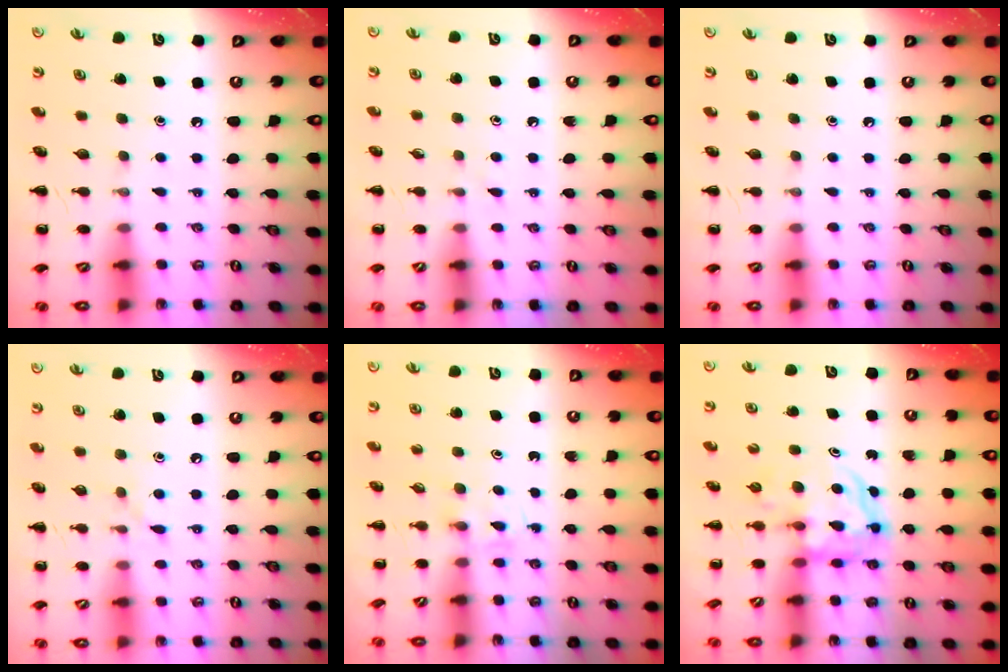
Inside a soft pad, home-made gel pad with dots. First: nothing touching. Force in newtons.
{"total": 2.9, "press": 2.6, "slide": 1.4}
{"total": 0.0}
{"total": 5.6, "press": 5.2, "slide": 2.1}
{"total": 2.3, "press": 2.0, "slide": 1.0}
{"total": 4.7, "press": 4.6, "slide": 1.1}